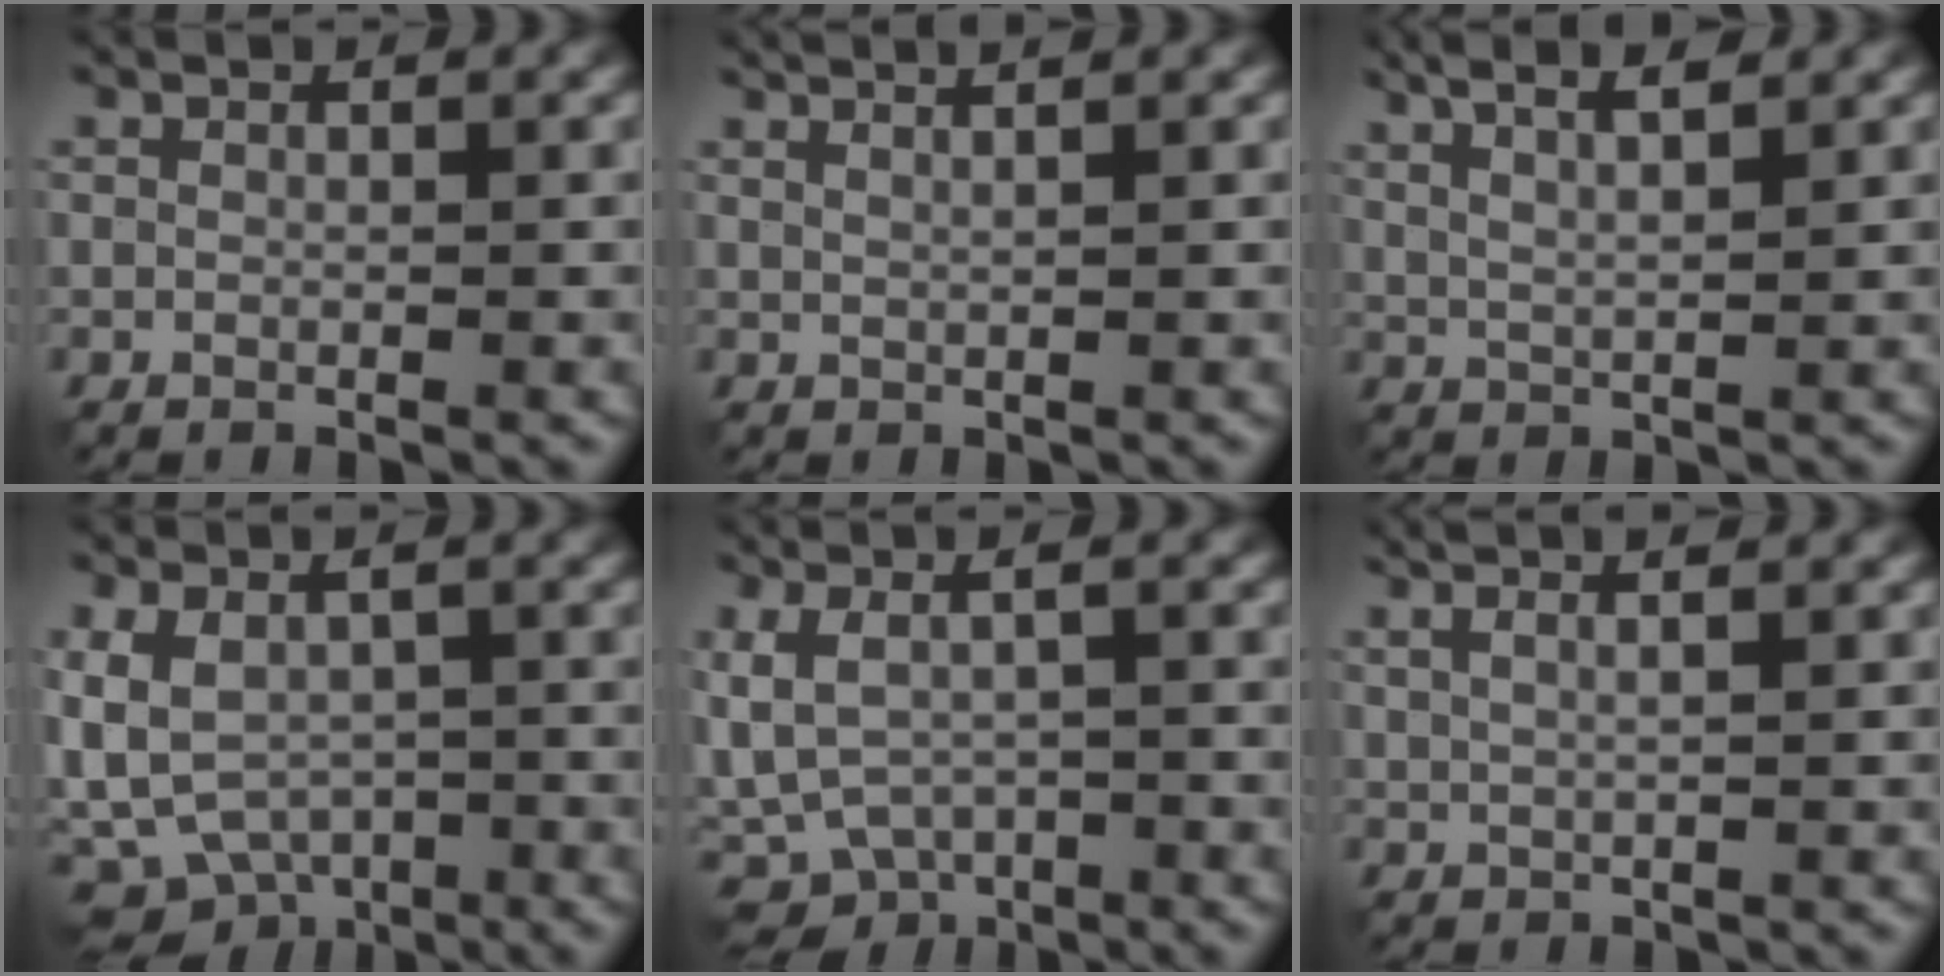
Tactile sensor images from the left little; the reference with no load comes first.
{"total": 3.3, "force": [2.4, 1.0, 2.0], "torque": [-0.015, 0.019, 0.011]}
{"total": 7.3, "force": [4.6, 2.4, 5.2], "torque": [-0.074, 0.024, 0.052]}
{"total": 6.5, "force": [-2.7, 4.5, 3.9], "torque": [-0.075, -0.014, -0.048]}
{"total": 5.7, "force": [-1.6, 2.9, 4.7], "torque": [-0.099, -0.010, -0.026]}
{"total": 4.6, "force": [2.6, 1.7, 3.4], "torque": [-0.042, 0.030, 0.020]}